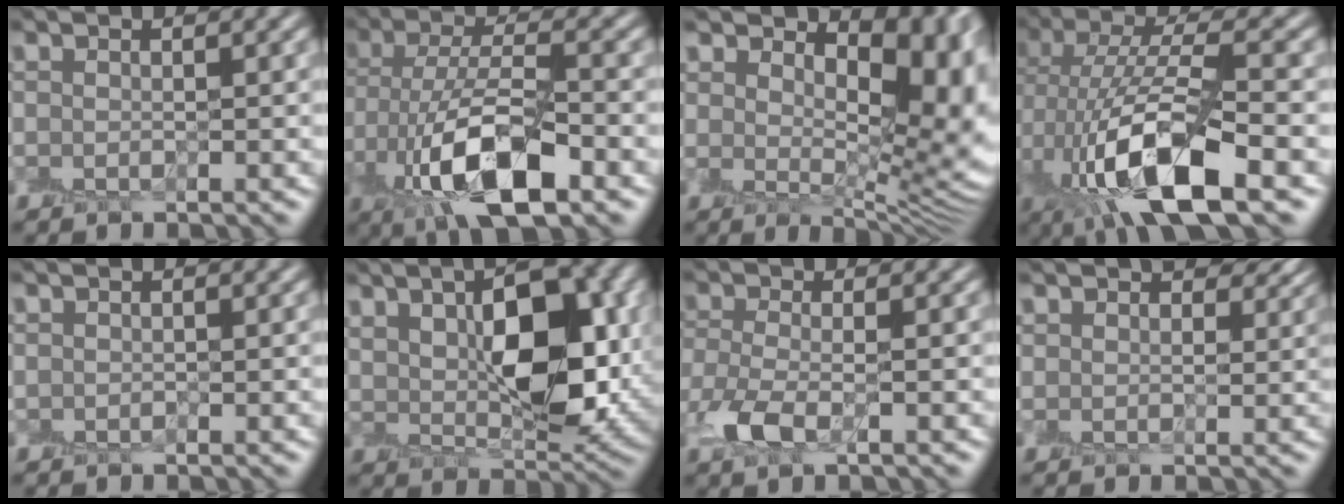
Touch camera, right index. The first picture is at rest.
{"total": 9.7, "force": [-3.8, 4.2, 7.9], "torque": [-0.153, -0.001, -0.068]}
{"total": 9.3, "force": [3.4, 4.5, 7.3], "torque": [-0.089, -0.004, 0.060]}
{"total": 10.5, "force": [-2.5, 4.1, 9.4], "torque": [-0.178, 0.011, -0.046]}
{"total": 0.0}
{"total": 9.9, "force": [2.2, 5.0, 8.3], "torque": [-0.116, 0.008, 0.041]}
{"total": 2.9, "force": [-1.3, 1.3, 2.3], "torque": [-0.061, -0.002, -0.028]}
{"total": 5.6, "force": [4.0, 2.7, 2.9], "torque": [-0.035, 0.014, 0.052]}